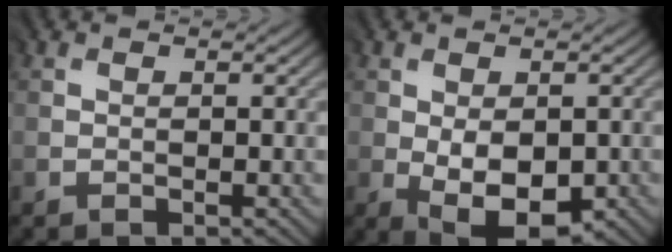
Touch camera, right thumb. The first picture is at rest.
{"total": 7.7, "force": [-2.1, 4.4, 6.0], "torque": [-0.107, -0.024, -0.027]}